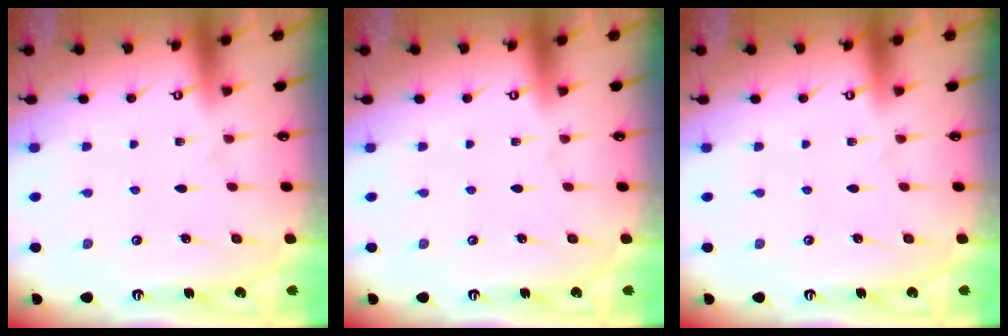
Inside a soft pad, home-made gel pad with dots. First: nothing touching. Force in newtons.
{"total": 0.0}
{"total": 0.0}